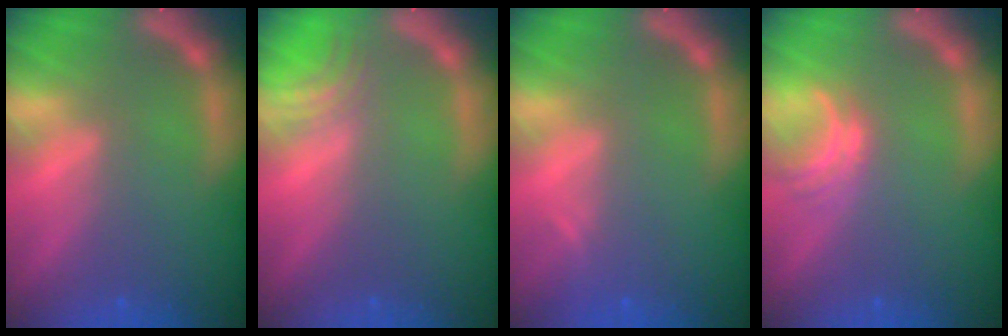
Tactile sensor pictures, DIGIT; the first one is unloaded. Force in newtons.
{"total": 2.5}
{"total": 0.9}
{"total": 2.5}